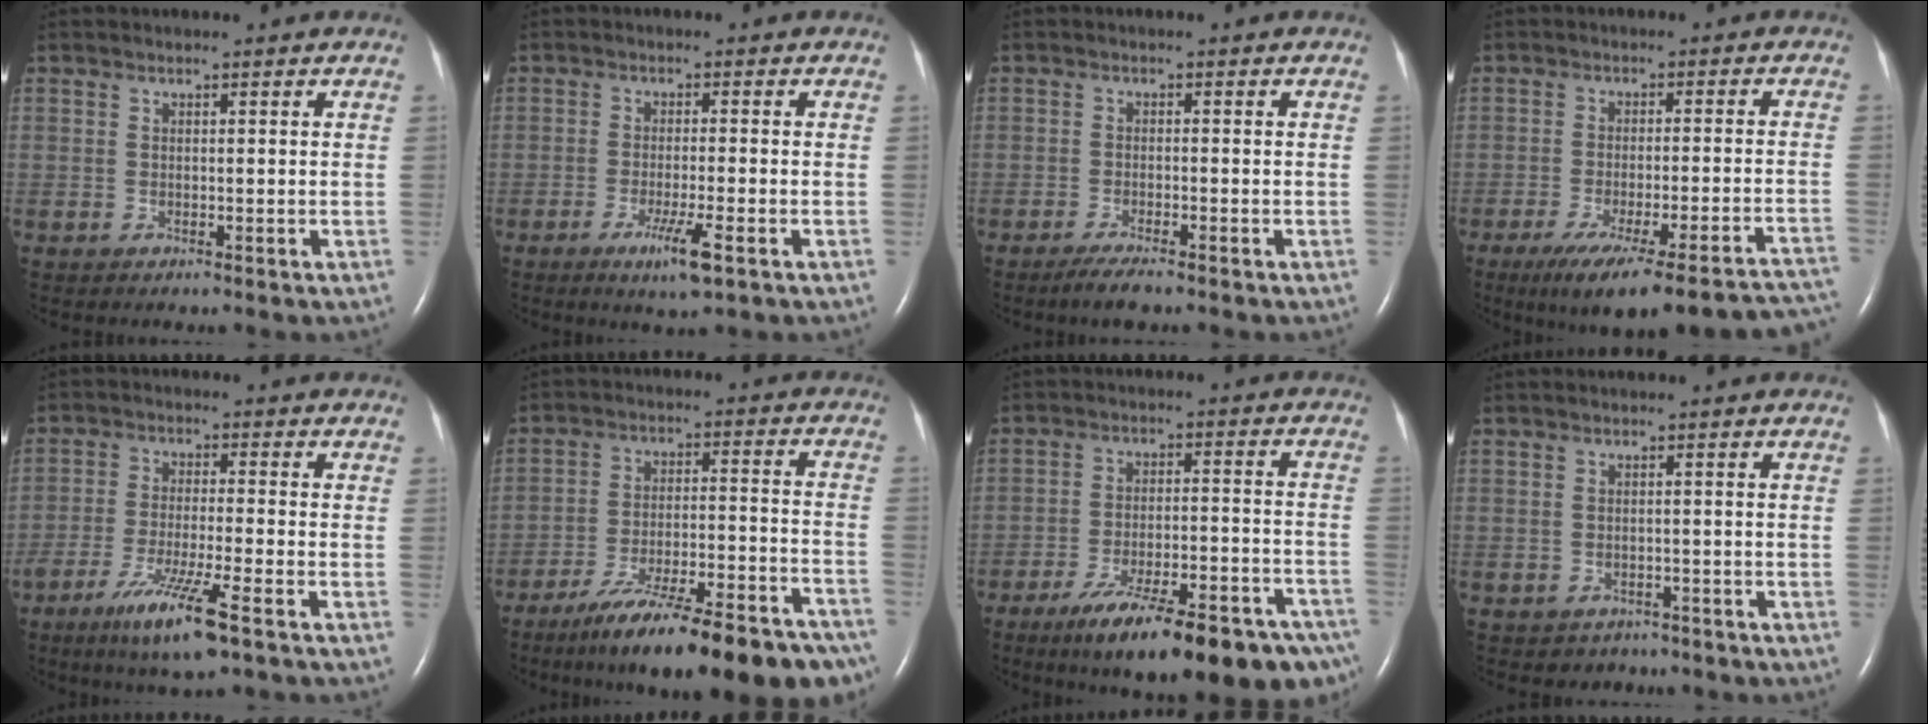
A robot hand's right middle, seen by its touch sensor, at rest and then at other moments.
{"total": 5.1, "force": [-2.7, 0.0, 4.3], "torque": [-0.080, -0.013, -0.046]}
{"total": 3.4, "force": [-2.6, 0.4, 2.1], "torque": [-0.047, -0.008, -0.047]}
{"total": 23.4, "force": [-20.0, 2.1, 11.9], "torque": [-0.105, -0.018, -0.255]}
{"total": 9.5, "force": [-5.6, 0.2, 7.7], "torque": [-0.152, -0.026, -0.098]}
{"total": 23.3, "force": [-18.6, 3.6, 13.5], "torque": [-0.147, 0.000, -0.273]}
{"total": 21.8, "force": [-15.6, 4.6, 14.5], "torque": [-0.157, 0.003, -0.223]}
{"total": 2.8, "force": [-2.1, 1.9, 0.0], "torque": [-0.013, 0.008, -0.022]}